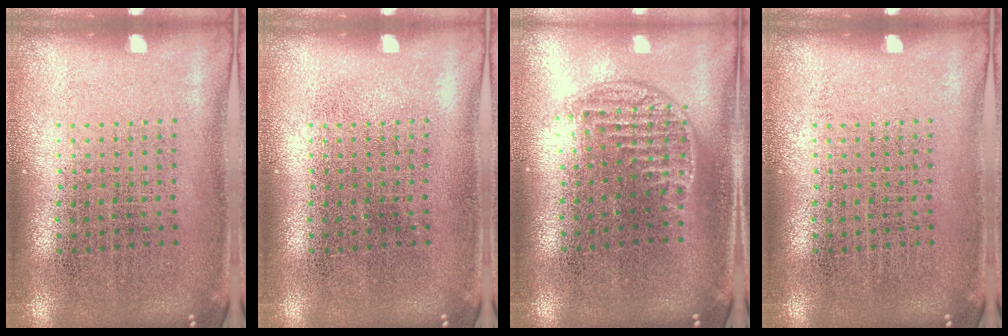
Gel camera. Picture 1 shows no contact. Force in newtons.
{"total": 0.0}
{"total": 1.3, "press": 1.1, "slide": 0.6}
{"total": 0.0}